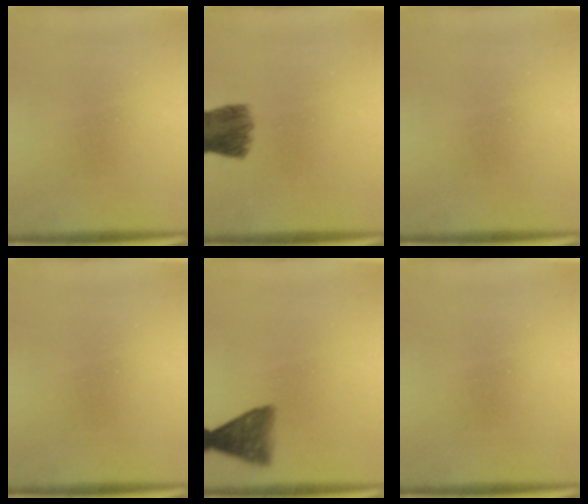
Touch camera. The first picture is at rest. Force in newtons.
{"total": 7.5}
{"total": 0.0}
{"total": 0.0}
{"total": 5.2}
{"total": 0.0}